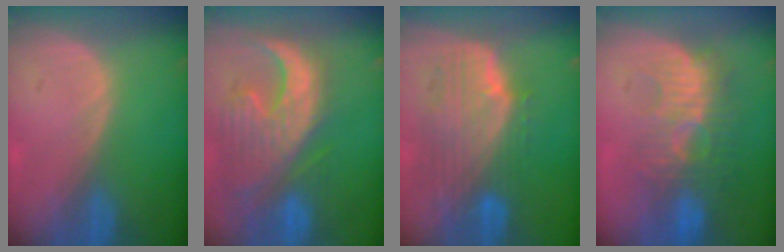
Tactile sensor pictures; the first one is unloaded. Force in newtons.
{"total": 13.3, "press": 11.3, "slide": 7.0}
{"total": 9.9, "press": 8.8, "slide": 4.5}
{"total": 9.9, "press": 9.1, "slide": 3.7}